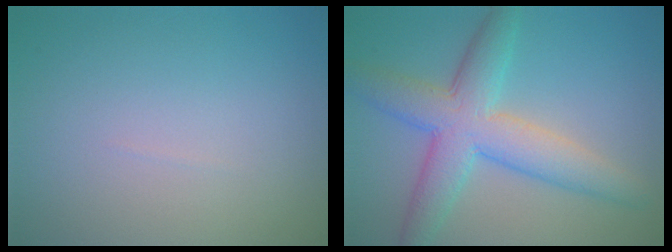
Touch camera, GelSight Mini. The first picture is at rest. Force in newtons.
{"total": 6.5, "press": 6.5, "slide": 0.2}